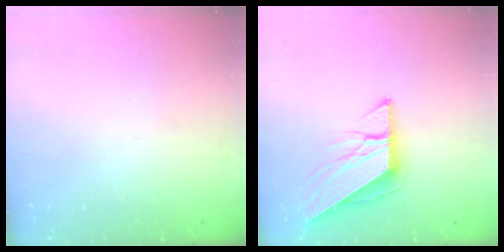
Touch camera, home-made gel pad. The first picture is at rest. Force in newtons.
{"total": 9.9, "press": 9.9, "slide": 0.9}